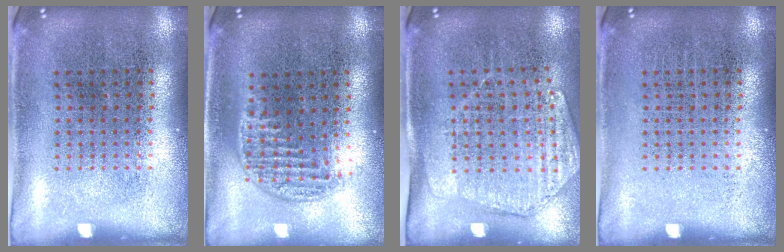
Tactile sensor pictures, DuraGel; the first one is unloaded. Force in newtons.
{"total": 1.3, "press": 1.0, "slide": 0.7}
{"total": 1.6, "press": 1.4, "slide": 0.8}
{"total": 0.0}